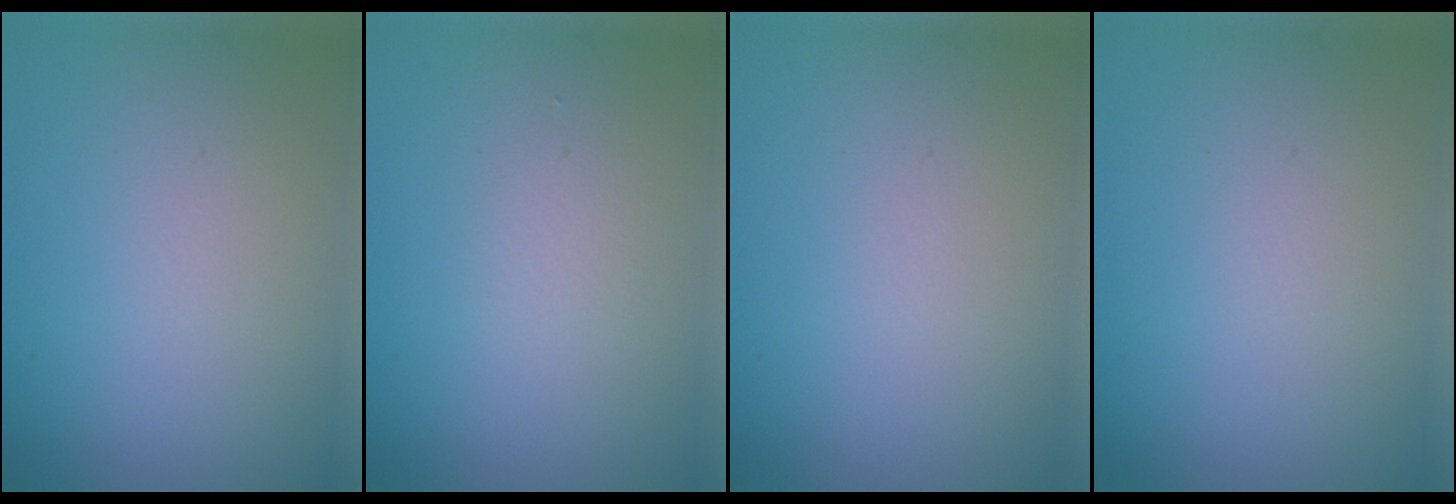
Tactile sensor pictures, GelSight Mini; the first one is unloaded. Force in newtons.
{"total": 1.0, "press": 1.0, "slide": 0.1}
{"total": 0.0}
{"total": 0.0}